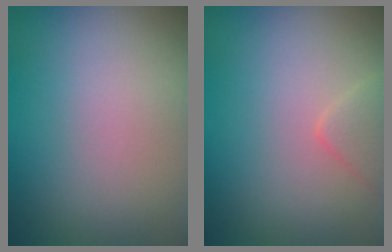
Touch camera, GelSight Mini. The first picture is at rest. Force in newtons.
{"total": 1.4, "press": 1.4, "slide": 0.1}